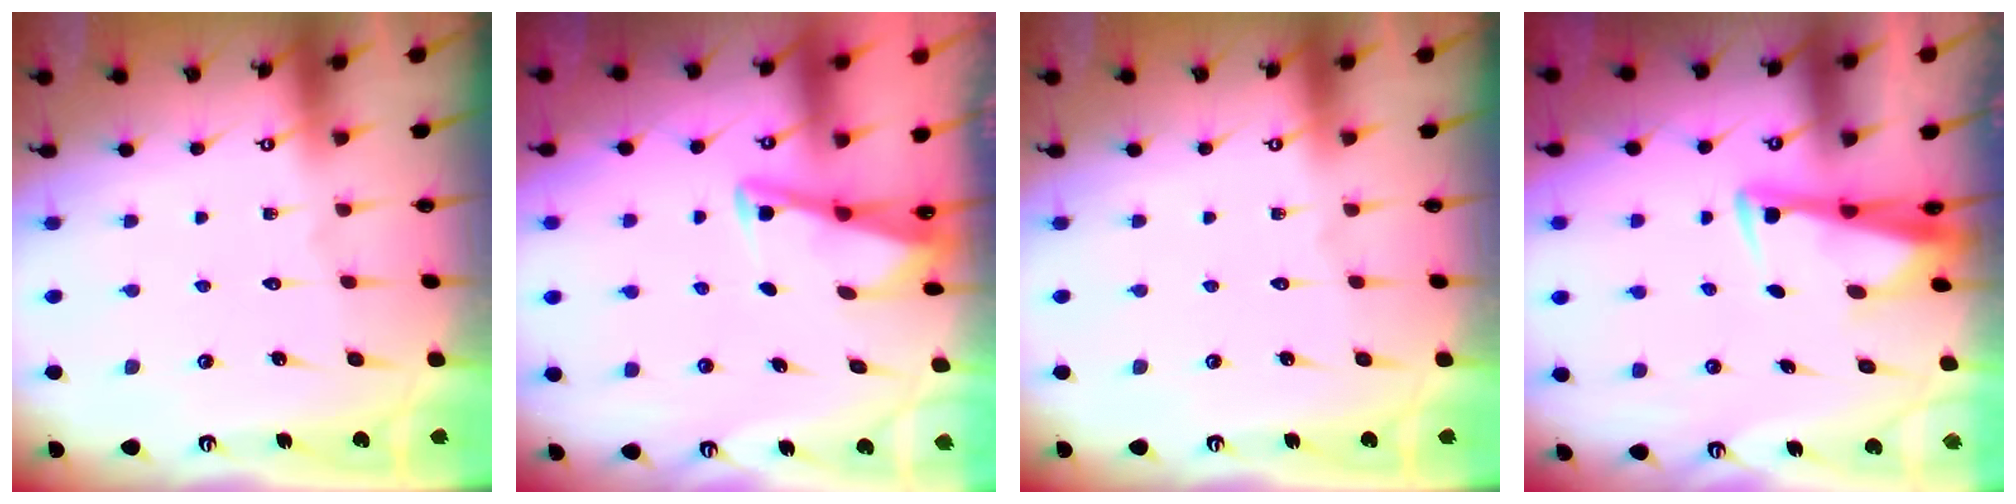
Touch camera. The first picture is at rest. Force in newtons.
{"total": 3.1, "press": 3.1, "slide": 0.3}
{"total": 0.0}
{"total": 3.6, "press": 3.5, "slide": 0.9}